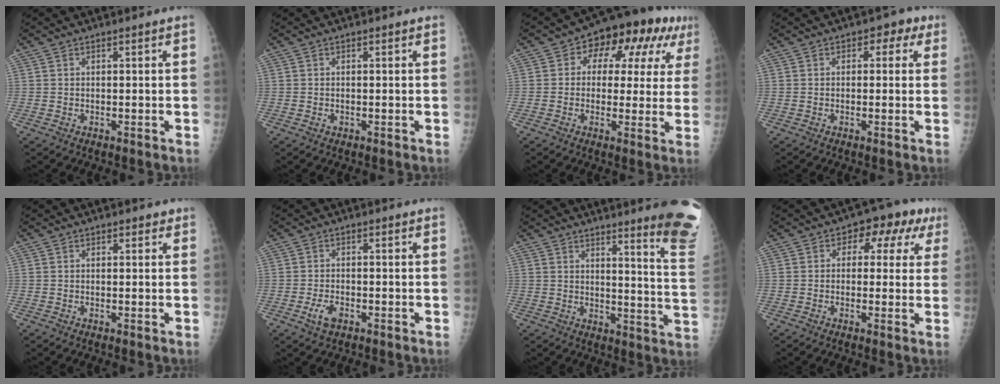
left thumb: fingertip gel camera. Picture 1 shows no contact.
{"total": 0.5, "force": [-0.2, 0.4, 0.3], "torque": [-0.003, 0.000, -0.003]}
{"total": 14.5, "force": [5.0, 8.7, 10.5], "torque": [-0.084, 0.018, 0.057]}
{"total": 3.5, "force": [1.1, 2.5, 2.3], "torque": [0.005, 0.005, 0.002]}
{"total": 1.0, "force": [0.6, 0.7, 0.4], "torque": [0.005, -0.002, 0.003]}
{"total": 3.5, "force": [-1.6, 1.9, 2.4], "torque": [-0.046, 0.004, -0.028]}
{"total": 14.8, "force": [11.0, 0.3, 9.9], "torque": [-0.105, -0.099, 0.128]}
{"total": 7.9, "force": [2.7, 5.3, 5.2], "torque": [-0.012, 0.015, 0.022]}